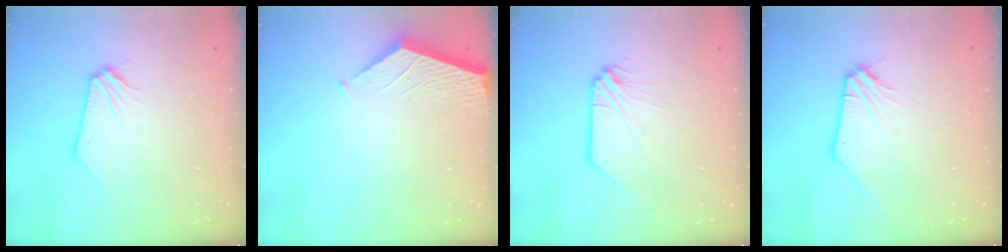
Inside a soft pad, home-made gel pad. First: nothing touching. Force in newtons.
{"total": 2.6, "press": 2.6, "slide": 0.3}
{"total": 0.0}
{"total": 1.9, "press": 1.9, "slide": 0.4}